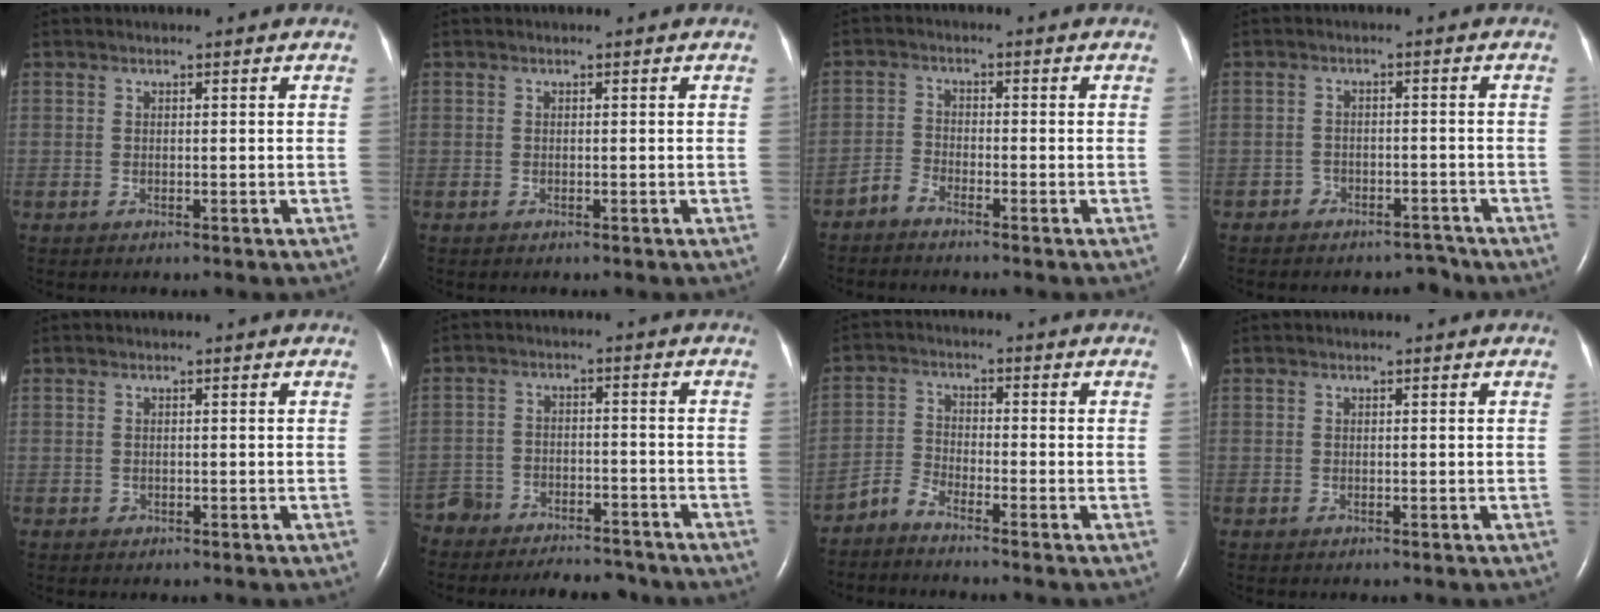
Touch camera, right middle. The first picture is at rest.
{"total": 0.0}
{"total": 2.2, "force": [-2.1, 0.3, 0.4], "torque": [-0.015, -0.004, -0.045]}
{"total": 3.4, "force": [-2.9, 1.7, -0.4], "torque": [0.012, 0.009, -0.045]}
{"total": 0.0}
{"total": 13.8, "force": [-12.5, 4.3, 4.2], "torque": [-0.088, 0.012, -0.195]}
{"total": 3.1, "force": [-3.0, 0.1, 0.5], "torque": [-0.020, -0.014, -0.066]}
{"total": 0.0}